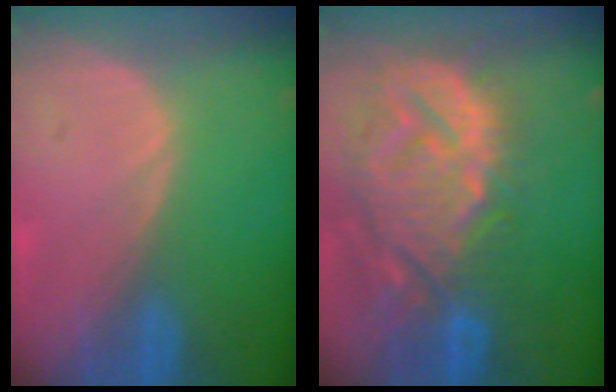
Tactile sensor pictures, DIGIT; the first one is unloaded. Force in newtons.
{"total": 14.4, "press": 12.3, "slide": 7.5}